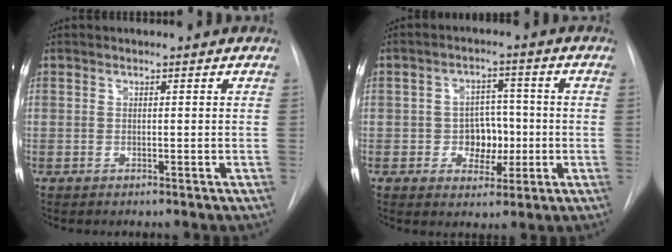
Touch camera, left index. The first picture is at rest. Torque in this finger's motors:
{"motor_torque": [0.28, 0.05, 0.12, 0.03]}